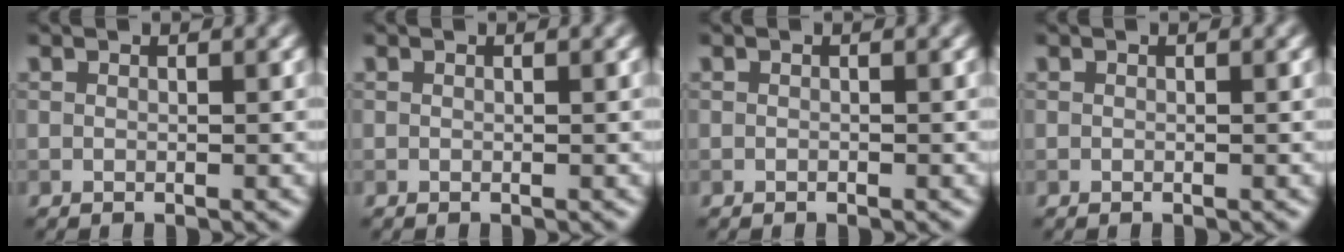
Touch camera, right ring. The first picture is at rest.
{"total": 0.0}
{"total": 0.0}
{"total": 0.0}